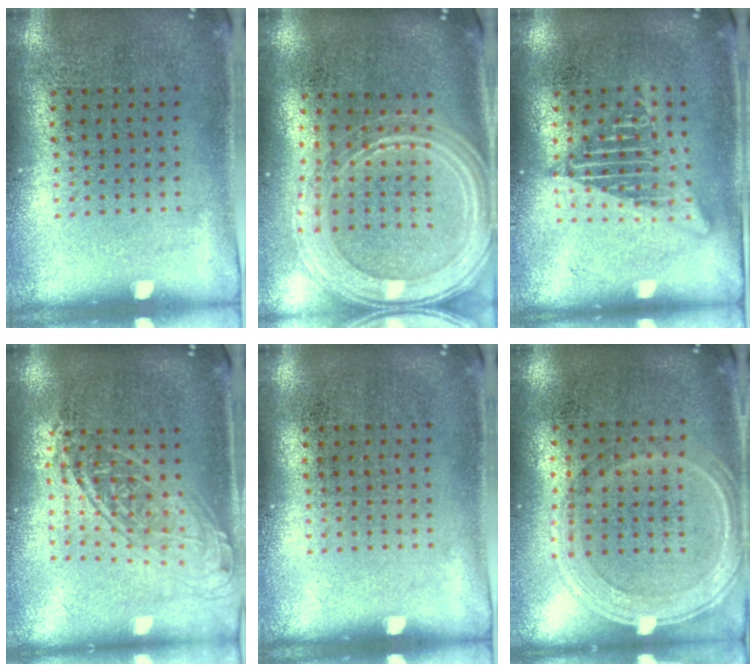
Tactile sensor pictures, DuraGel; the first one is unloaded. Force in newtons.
{"total": 2.3, "press": 2.0, "slide": 1.1}
{"total": 2.6, "press": 2.6, "slide": 0.3}
{"total": 1.7, "press": 1.3, "slide": 1.0}
{"total": 0.0}
{"total": 1.2, "press": 1.2, "slide": 0.3}